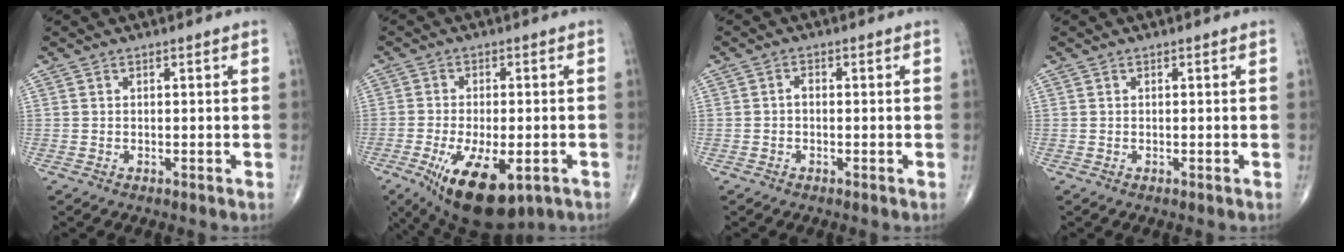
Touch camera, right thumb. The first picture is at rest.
{"total": 14.6, "force": [-6.3, 6.5, 11.5], "torque": [-0.199, -0.003, -0.086]}
{"total": 1.2, "force": [-0.3, 0.8, 0.9], "torque": [-0.012, 0.004, -0.008]}
{"total": 0.0}